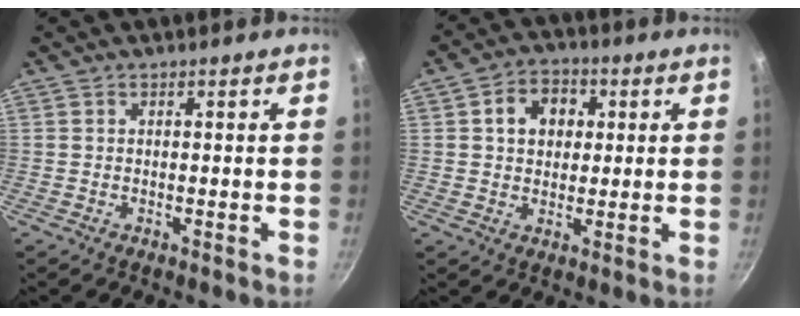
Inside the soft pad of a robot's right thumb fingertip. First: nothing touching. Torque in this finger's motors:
{"motor_torque": [-0.55, 0.67, -0.01, 0.29, 0.02]}